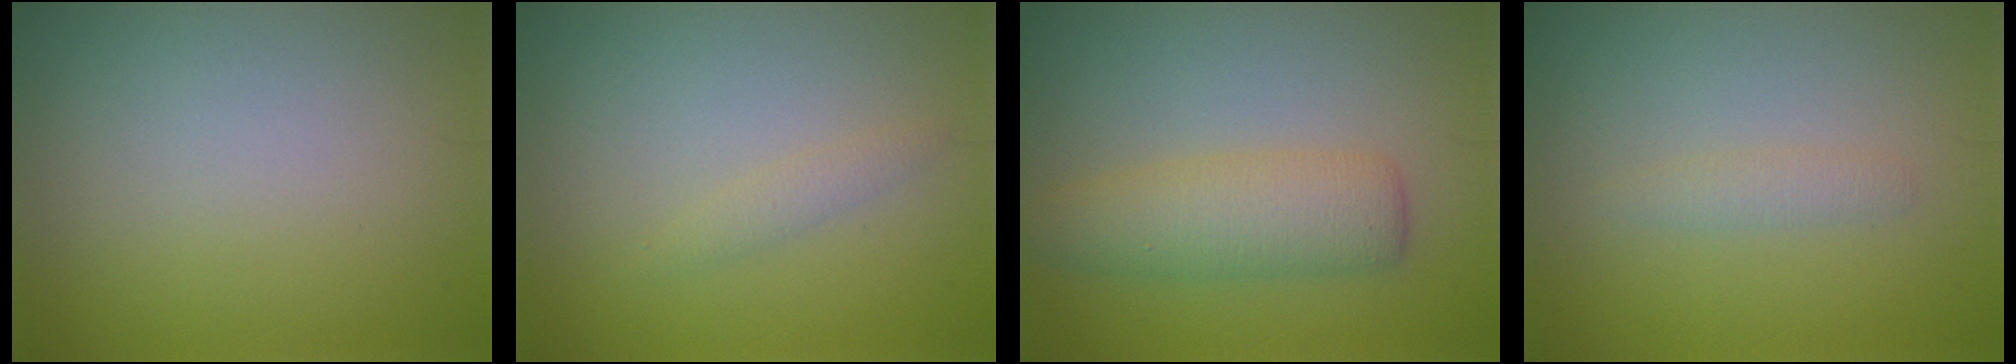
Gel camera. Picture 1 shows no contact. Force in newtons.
{"total": 1.0, "press": 1.0, "slide": 0.1}
{"total": 4.3, "press": 4.3, "slide": 0.1}
{"total": 1.1, "press": 1.1, "slide": 0.1}